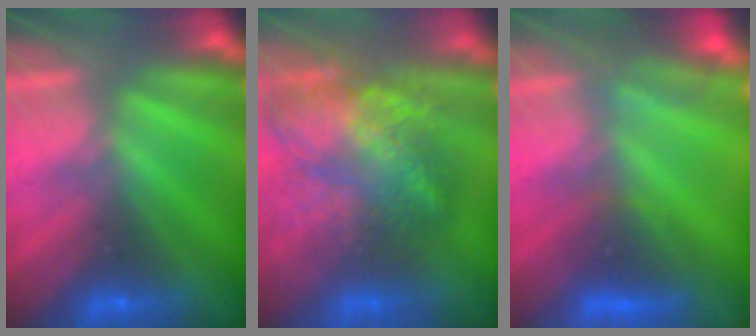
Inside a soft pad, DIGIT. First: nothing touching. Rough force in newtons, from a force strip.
{"total": 8.7}
{"total": 4.9}